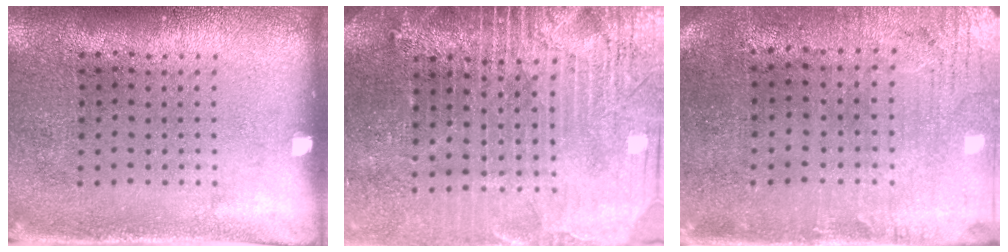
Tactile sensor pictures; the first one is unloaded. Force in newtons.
{"total": 3.8, "press": 3.5, "slide": 1.5}
{"total": 0.5, "press": 0.2, "slide": 0.5}